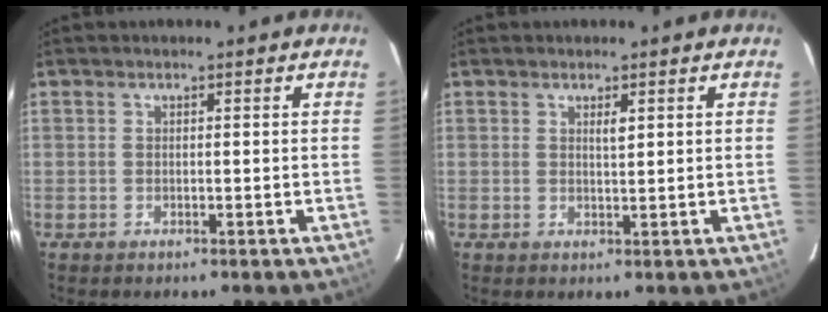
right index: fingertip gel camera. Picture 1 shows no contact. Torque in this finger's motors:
{"motor_torque": [0.11, 0.07, -0.01, 0.01]}